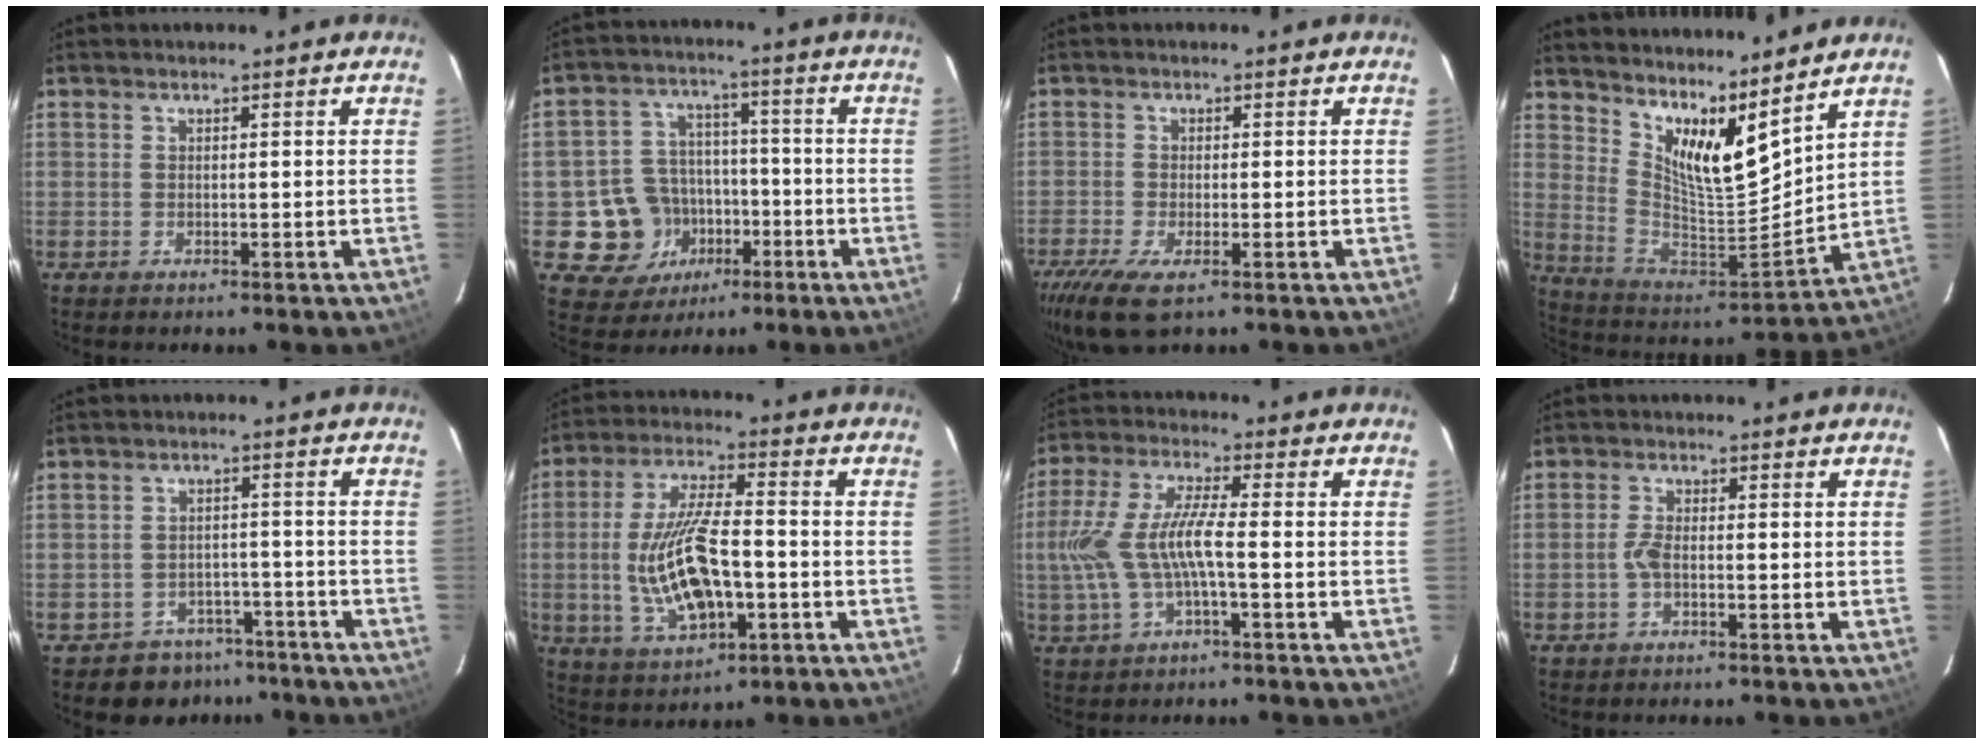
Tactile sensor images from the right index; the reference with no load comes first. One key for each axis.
{"total": 11.1, "fx": -4.1, "fy": 10.0, "fz": 2.5, "tx": -0.070, "ty": 0.038, "tz": -0.048}
{"total": 7.2, "fx": -4.3, "fy": 2.2, "fz": 5.3, "tx": -0.128, "ty": -0.028, "tz": -0.081}
{"total": 14.5, "fx": 10.7, "fy": 3.1, "fz": 9.2, "tx": -0.156, "ty": -0.026, "tz": 0.198}
{"total": 6.7, "fx": -5.0, "fy": 4.5, "fz": 0.0, "tx": -0.001, "ty": 0.037, "tz": -0.064}
{"total": 14.5, "fx": -3.0, "fy": 5.5, "fz": 13.1, "tx": -0.266, "ty": -0.005, "tz": -0.041}
{"total": 9.8, "fx": -1.8, "fy": 1.8, "fz": 9.4, "tx": -0.206, "ty": 0.001, "tz": -0.026}
{"total": 2.2, "fx": -0.9, "fy": 0.7, "fz": 1.8, "tx": -0.044, "ty": 0.004, "tz": -0.019}